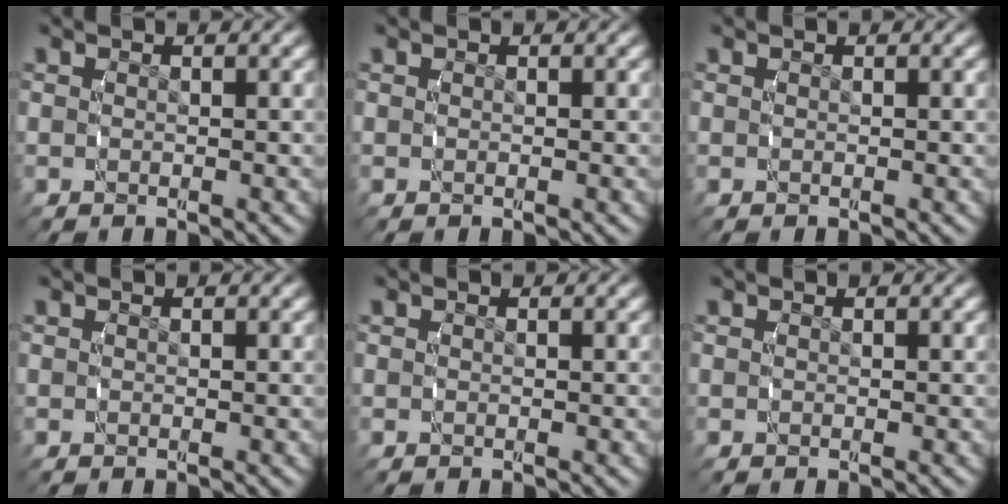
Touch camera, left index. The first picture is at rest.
{"total": 0.0}
{"total": 0.0}
{"total": 0.0}
{"total": 0.0}
{"total": 0.0}